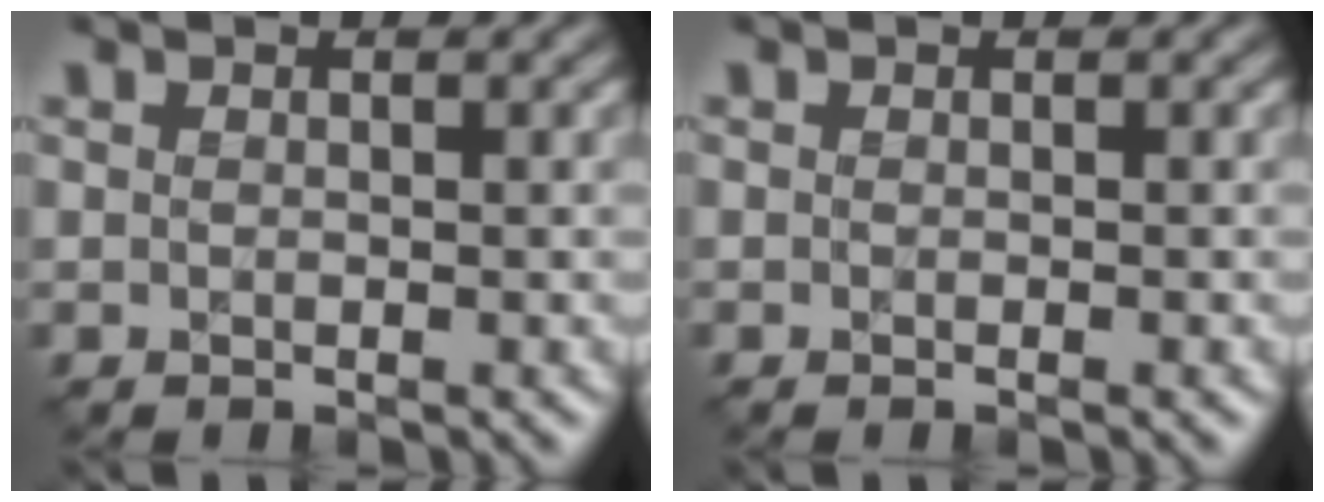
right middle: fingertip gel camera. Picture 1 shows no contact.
{"total": 0.0}